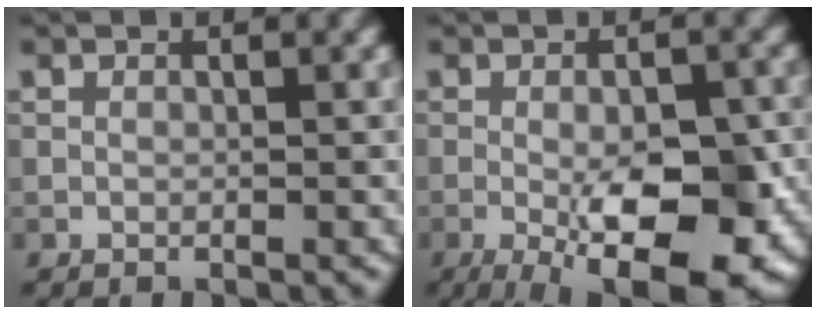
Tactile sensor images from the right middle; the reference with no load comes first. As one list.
[{"total": 11.4, "force": [-3.7, 4.4, 9.8], "torque": [-0.130, -0.014, -0.045]}]